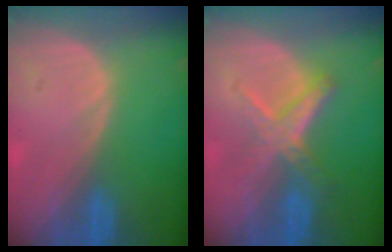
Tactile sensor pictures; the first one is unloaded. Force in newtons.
{"total": 5.8, "press": 5.5, "slide": 1.8}